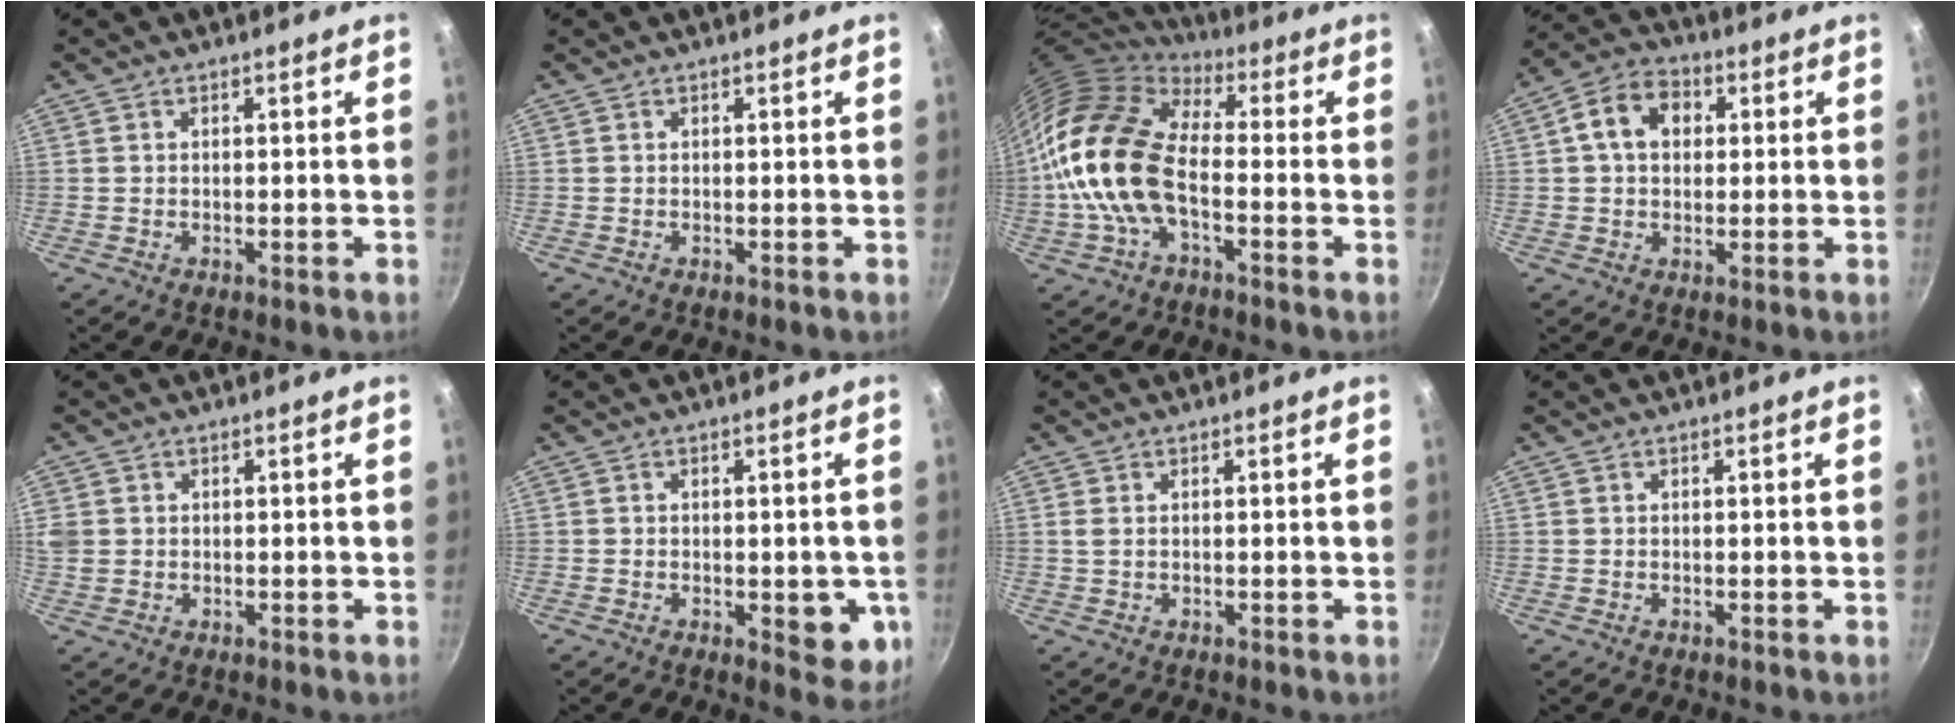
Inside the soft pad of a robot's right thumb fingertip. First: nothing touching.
{"total": 0.0}
{"total": 17.1, "force": [-2.6, 9.6, 13.9], "torque": [-0.237, 0.023, -0.062]}
{"total": 9.4, "force": [2.0, 7.1, 5.9], "torque": [-0.078, 0.017, 0.018]}
{"total": 3.4, "force": [0.6, 3.0, 1.6], "torque": [-0.029, 0.003, 0.015]}
{"total": 6.8, "force": [-1.4, 3.5, 5.6], "torque": [-0.043, -0.003, -0.015]}
{"total": 0.9, "force": [0.2, 0.4, 0.7], "torque": [-0.017, 0.000, 0.005]}
{"total": 0.0}